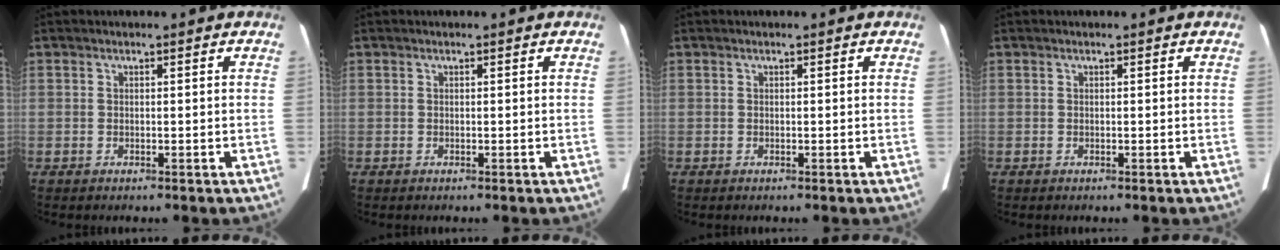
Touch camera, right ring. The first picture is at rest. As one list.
[{"total": 0.0}, {"total": 0.0}, {"total": 0.0}]